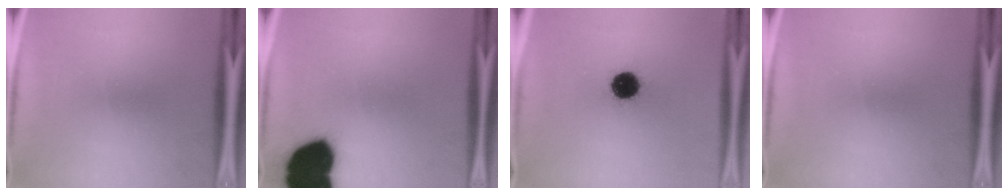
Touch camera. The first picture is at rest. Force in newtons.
{"total": 18.0}
{"total": 10.4}
{"total": 0.0}